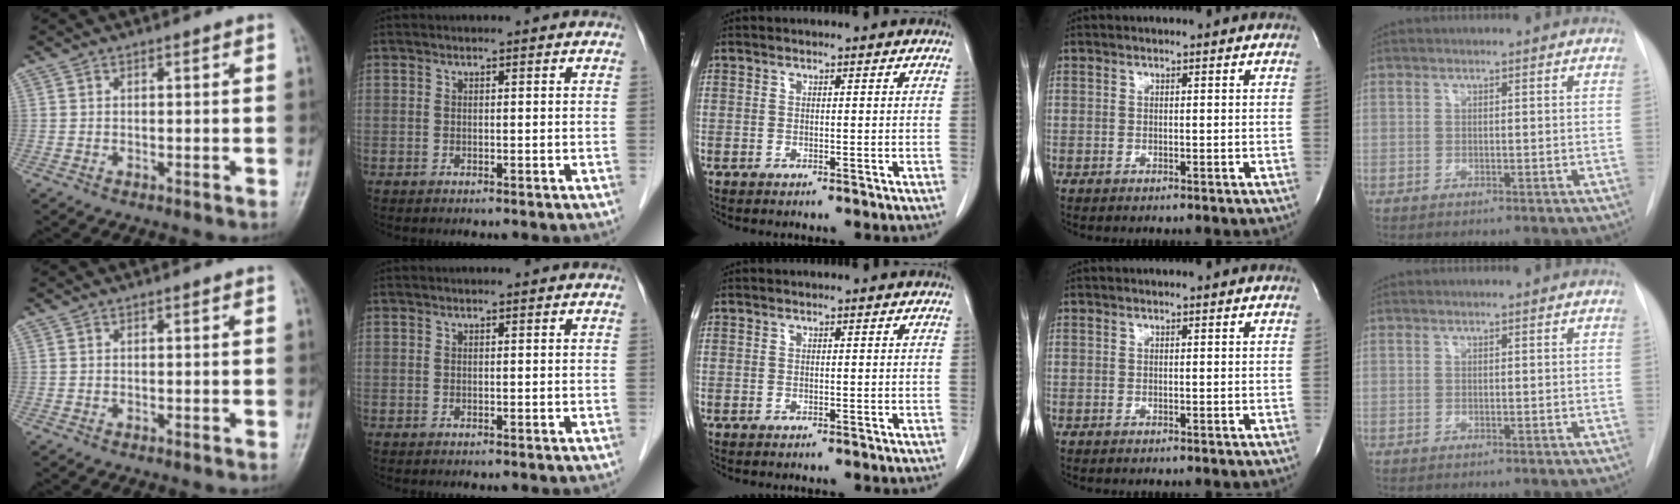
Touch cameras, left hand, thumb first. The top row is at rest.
{}